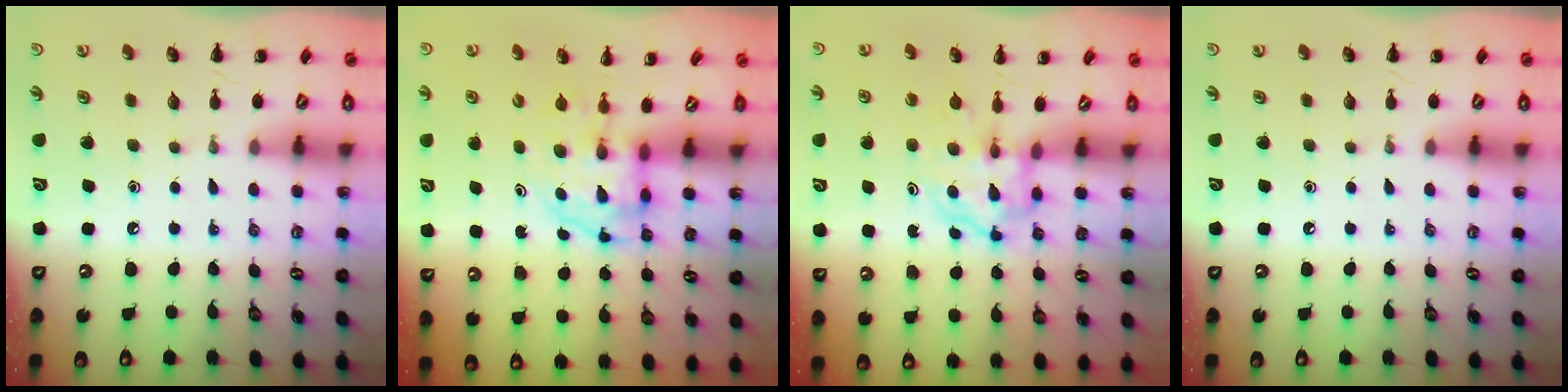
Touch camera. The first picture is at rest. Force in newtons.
{"total": 3.5, "press": 3.5, "slide": 0.5}
{"total": 3.9, "press": 3.9, "slide": 0.4}
{"total": 0.0}